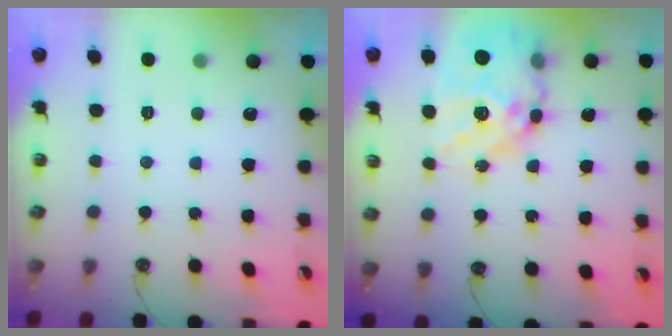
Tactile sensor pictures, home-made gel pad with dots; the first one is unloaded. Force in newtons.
{"total": 21.5, "press": 21.4, "slide": 2.2}